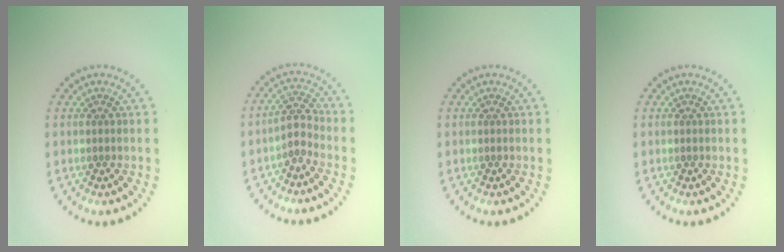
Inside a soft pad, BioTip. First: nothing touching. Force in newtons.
{"total": 2.1, "press": 1.5, "slide": 1.4}
{"total": 0.0}
{"total": 0.0}